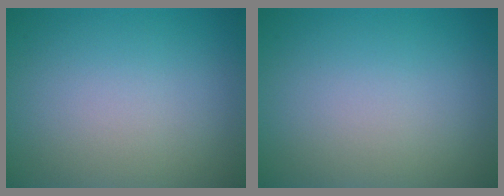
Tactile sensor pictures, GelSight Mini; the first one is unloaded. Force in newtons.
{"total": 0.0}